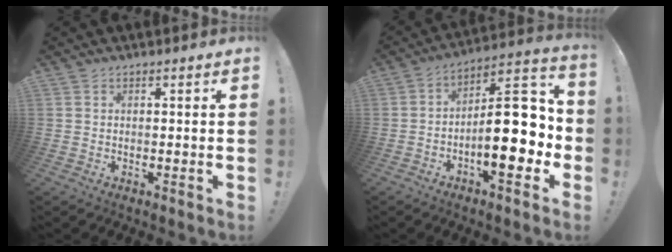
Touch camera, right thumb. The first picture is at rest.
{"total": 20.3, "force": [-3.5, 8.0, 18.4], "torque": [-0.271, 0.025, -0.048]}